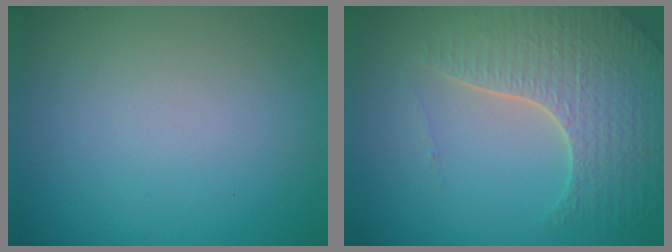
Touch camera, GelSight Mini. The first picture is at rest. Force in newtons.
{"total": 6.0, "press": 4.8, "slide": 3.5}